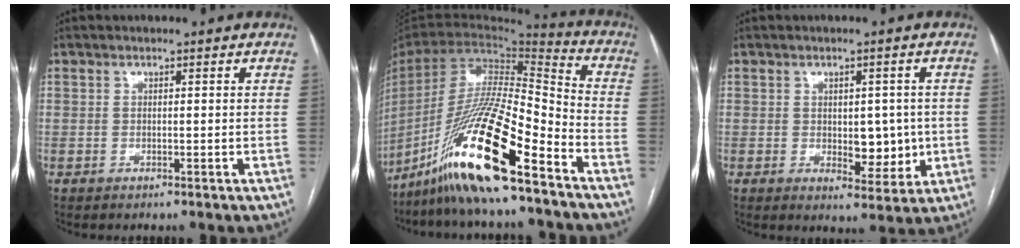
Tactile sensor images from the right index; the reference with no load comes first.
{"total": 22.1, "force": [-14.3, 2.0, 16.8], "torque": [-0.339, -0.036, -0.268]}
{"total": 6.3, "force": [-0.3, 3.5, 5.3], "torque": [-0.061, -0.002, 0.007]}